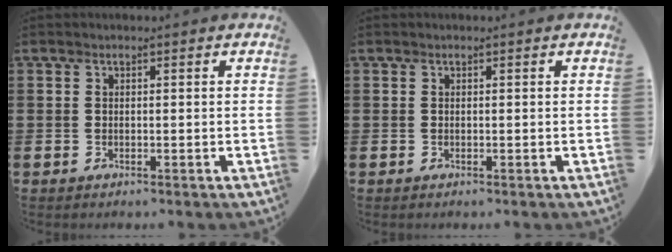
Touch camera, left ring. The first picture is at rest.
{"total": 0.0}